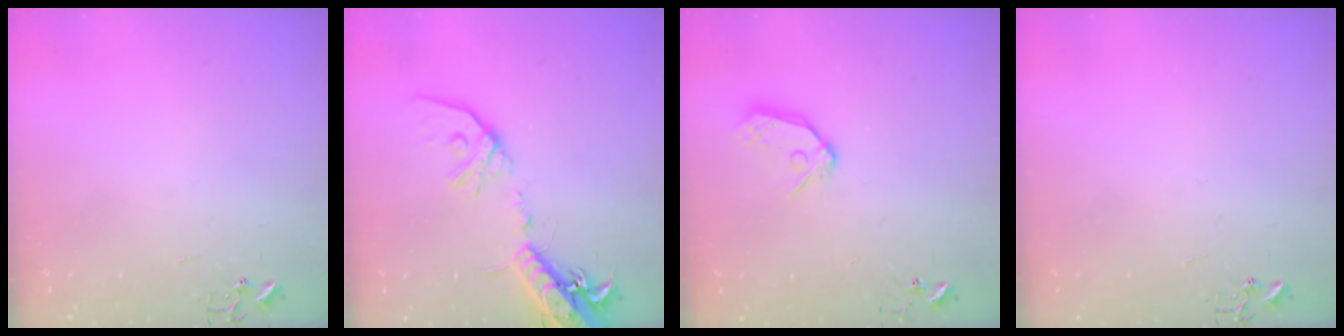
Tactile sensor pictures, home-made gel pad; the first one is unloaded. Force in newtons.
{"total": 18.3, "press": 17.9, "slide": 3.7}
{"total": 11.0, "press": 10.9, "slide": 1.1}
{"total": 0.0}